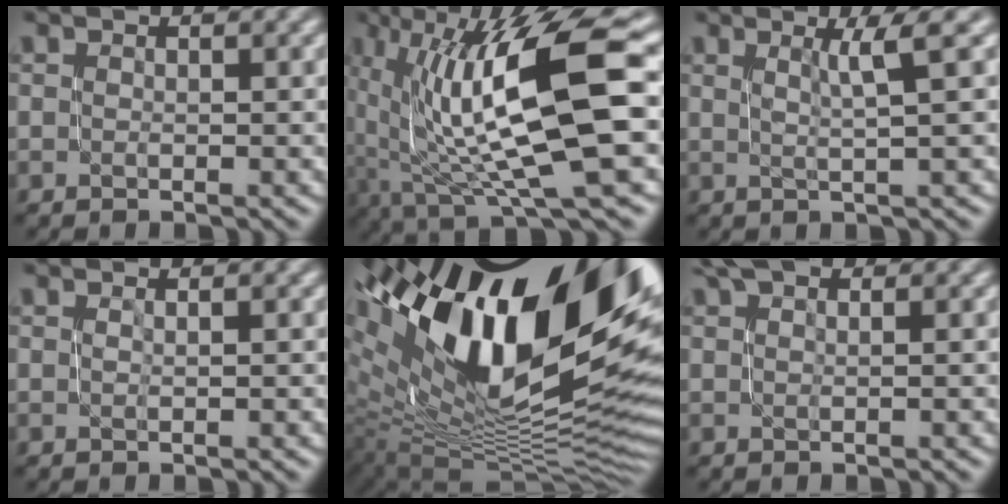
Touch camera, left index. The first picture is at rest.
{"total": 12.7, "force": [1.7, 3.5, 12.1], "torque": [-0.210, -0.004, 0.034]}
{"total": 2.7, "force": [1.0, 0.1, 2.5], "torque": [-0.042, 0.002, 0.018]}
{"total": 0.0}
{"total": 19.9, "force": [7.6, 9.6, 15.7], "torque": [-0.275, 0.019, 0.131]}
{"total": 2.1, "force": [1.5, 0.6, 1.3], "torque": [-0.024, 0.000, 0.018]}